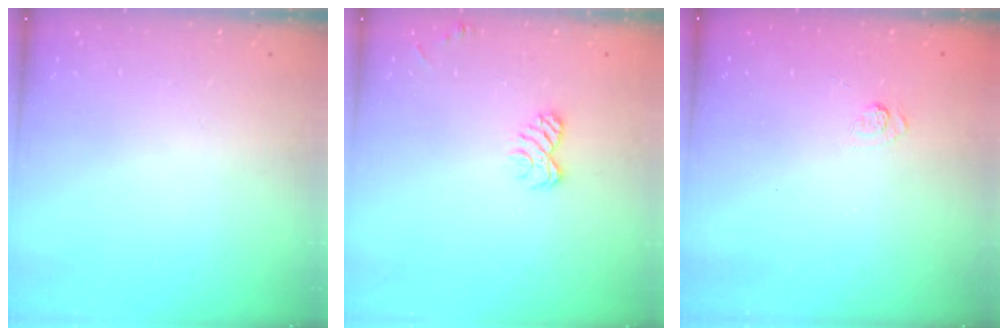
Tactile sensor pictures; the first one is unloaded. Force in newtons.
{"total": 6.1, "press": 5.9, "slide": 1.4}
{"total": 2.2, "press": 1.8, "slide": 1.3}